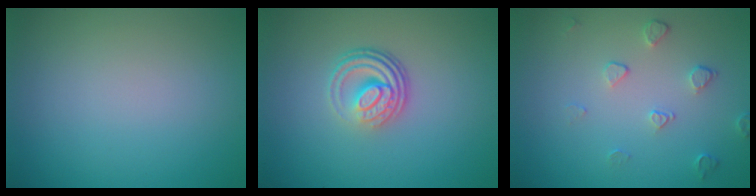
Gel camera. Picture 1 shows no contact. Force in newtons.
{"total": 4.1, "press": 2.7, "slide": 3.1}
{"total": 1.6, "press": 1.1, "slide": 1.2}